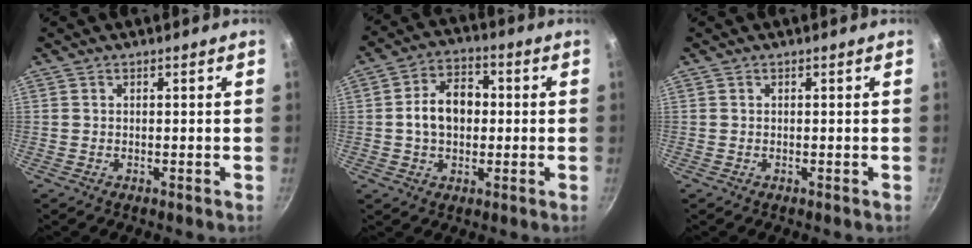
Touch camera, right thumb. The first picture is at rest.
{"total": 9.8, "force": [0.2, 6.9, 6.9], "torque": [-0.086, 0.022, -0.006]}
{"total": 0.0}